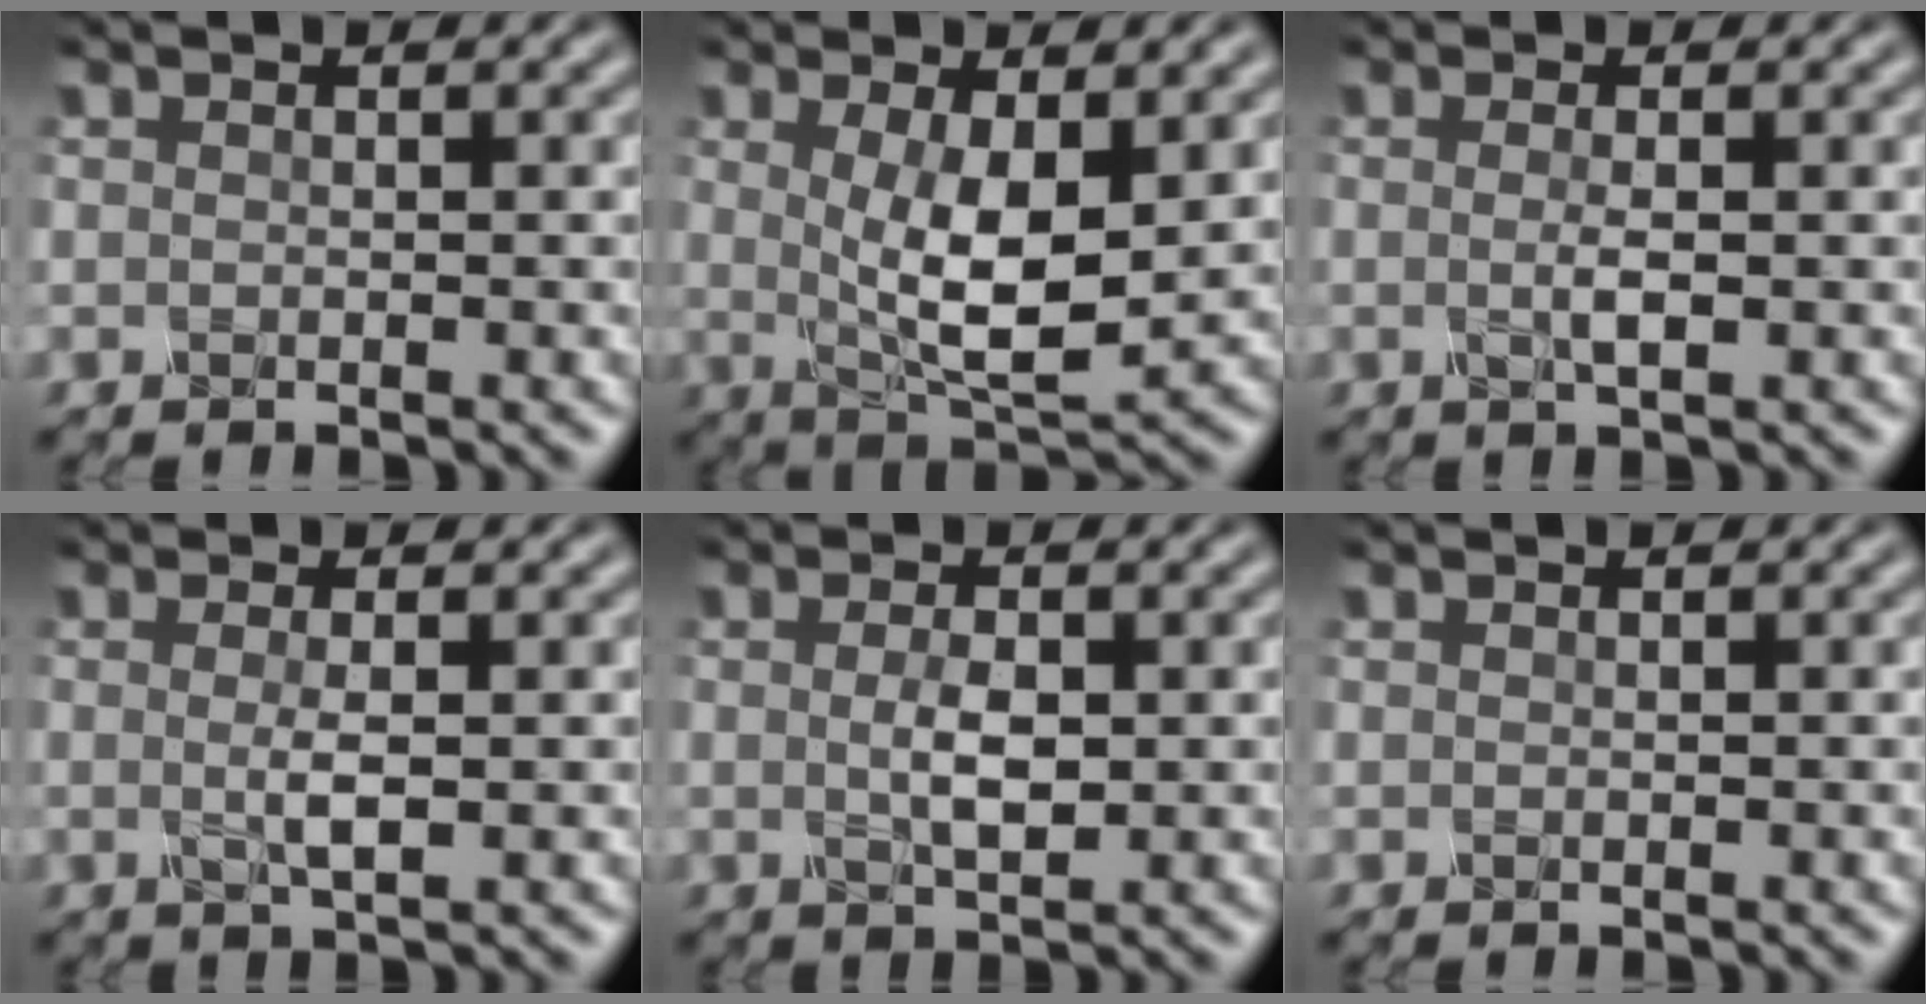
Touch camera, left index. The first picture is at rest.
{"total": 6.1, "force": [0.7, 2.1, 5.7], "torque": [-0.108, -0.012, 0.020]}
{"total": 1.8, "force": [-0.1, 0.4, 1.7], "torque": [-0.034, -0.001, -0.004]}
{"total": 2.1, "force": [0.0, 0.4, 2.0], "torque": [-0.041, -0.001, -0.002]}
{"total": 2.5, "force": [0.1, 0.9, 2.3], "torque": [-0.050, -0.002, 0.002]}
{"total": 0.0}